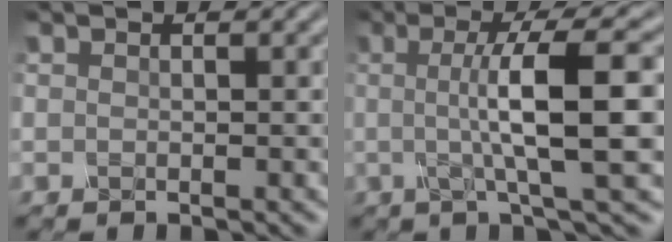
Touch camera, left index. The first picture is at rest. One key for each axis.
{"total": 8.9, "fx": 0.2, "fy": 1.8, "fz": 8.7, "tx": -0.118, "ty": 0.003, "tz": 0.002}